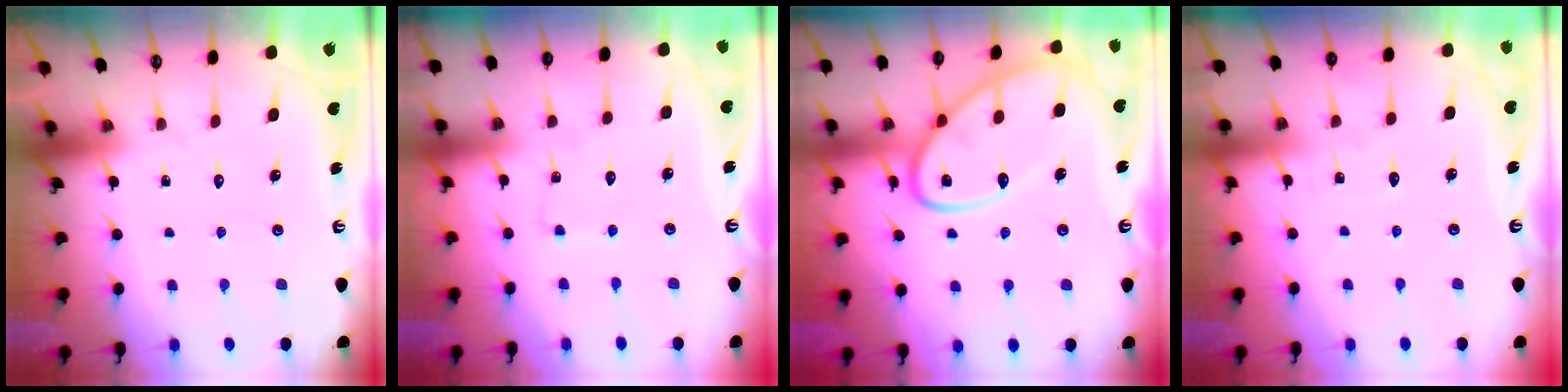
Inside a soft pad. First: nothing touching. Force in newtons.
{"total": 3.2, "press": 3.1, "slide": 0.3}
{"total": 15.3, "press": 15.2, "slide": 1.5}
{"total": 3.3, "press": 3.3, "slide": 0.4}